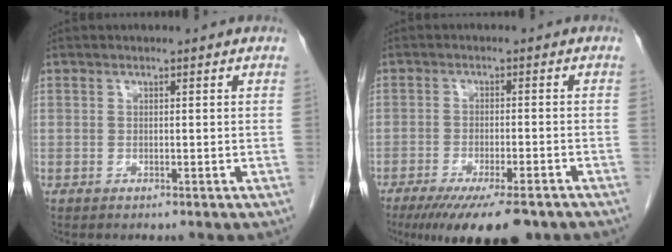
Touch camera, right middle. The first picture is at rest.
{"total": 12.6, "force": [-9.4, 2.5, 8.0], "torque": [-0.106, -0.019, -0.142]}